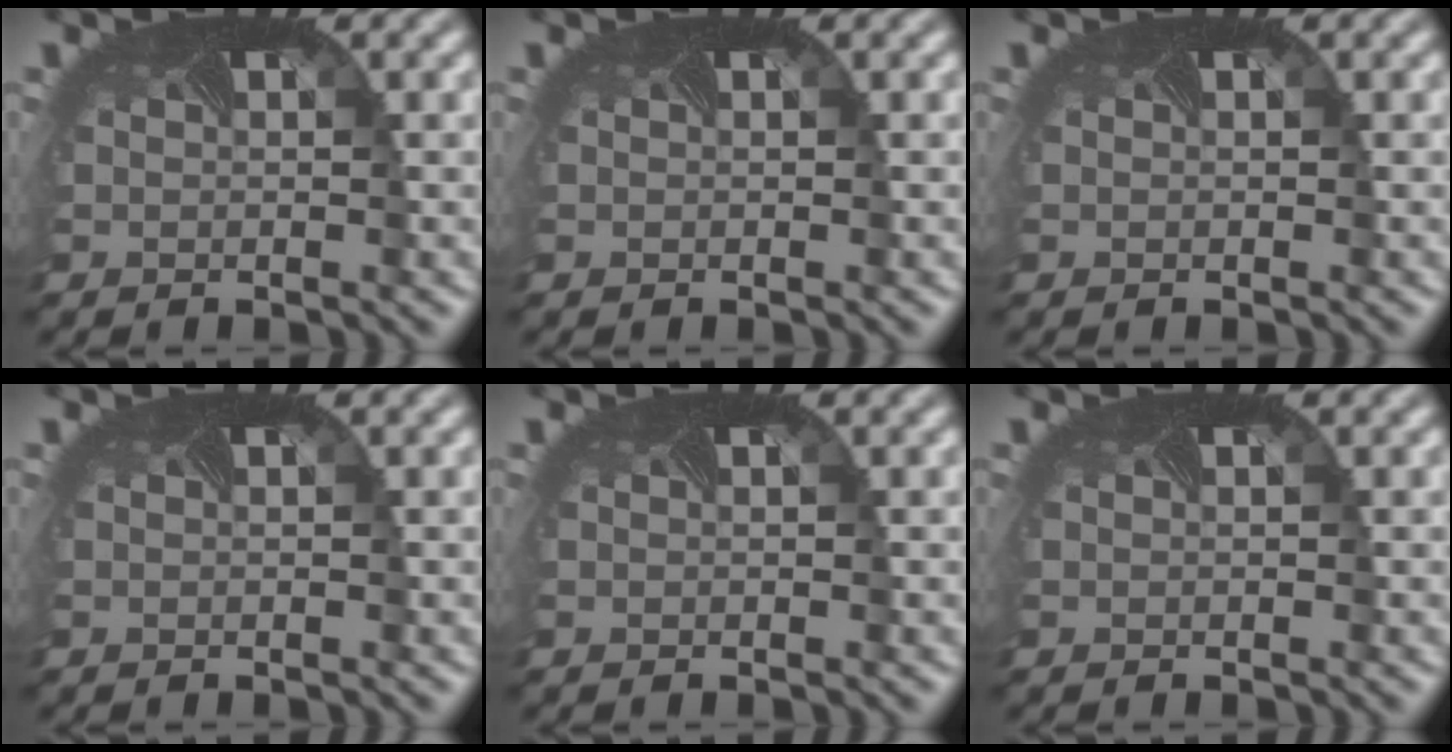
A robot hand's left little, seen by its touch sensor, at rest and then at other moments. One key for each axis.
{"total": 0.0}
{"total": 0.0}
{"total": 0.0}
{"total": 0.0}
{"total": 0.0}